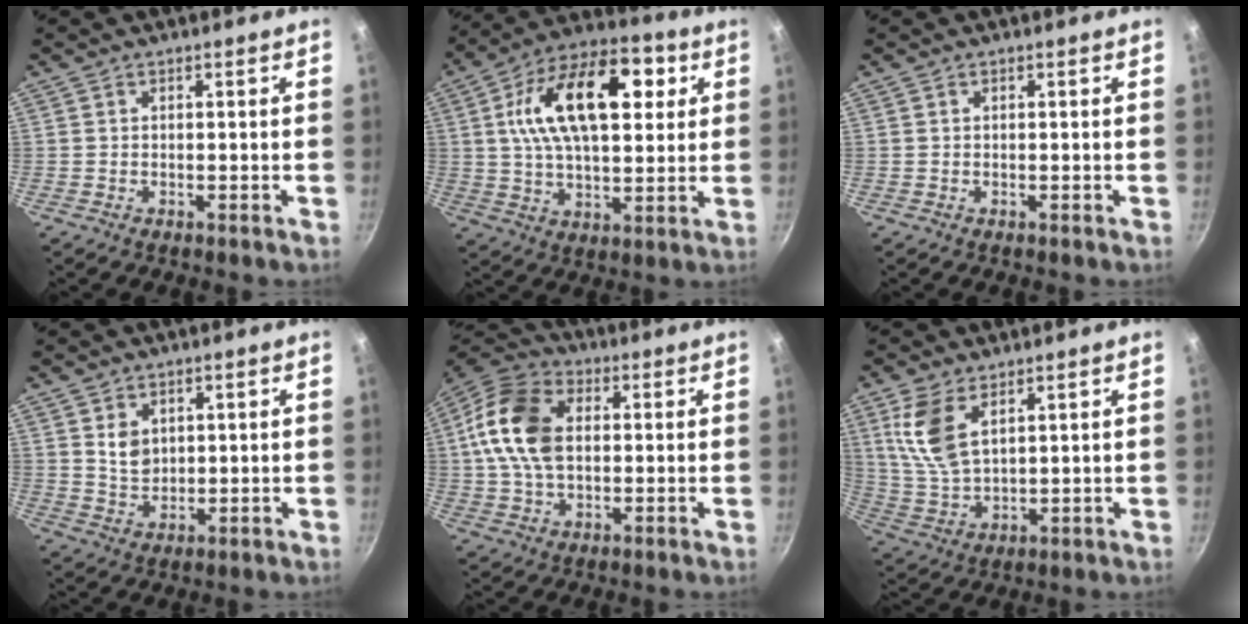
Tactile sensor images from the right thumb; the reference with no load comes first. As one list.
[{"total": 21.7, "force": [5.8, 11.8, 17.2], "torque": [-0.263, 0.007, 0.083]}, {"total": 0.0}, {"total": 4.7, "force": [1.6, 3.5, 2.7], "torque": [-0.032, -0.011, 0.033]}, {"total": 15.3, "force": [1.7, 10.4, 11.0], "torque": [-0.191, 0.019, 0.015]}, {"total": 9.9, "force": [4.4, 5.0, 7.2], "torque": [-0.144, -0.021, 0.096]}]